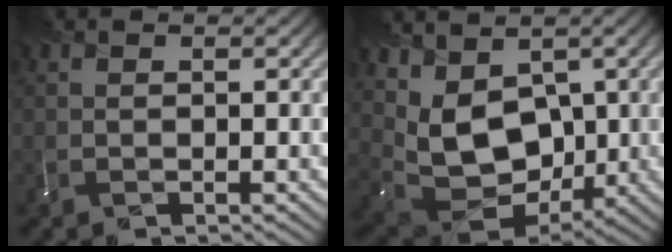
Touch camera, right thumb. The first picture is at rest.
{"total": 10.1, "force": [2.8, 7.1, 6.6], "torque": [-0.155, -0.017, 0.052]}